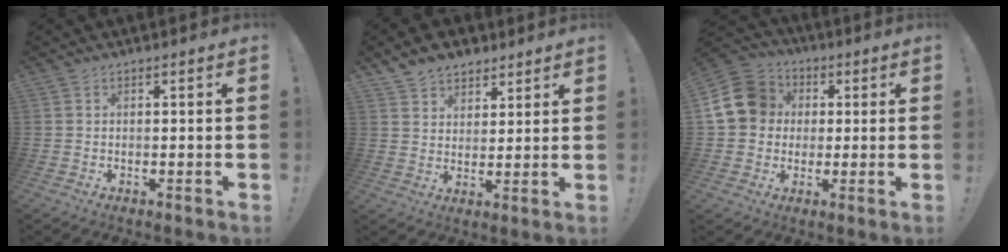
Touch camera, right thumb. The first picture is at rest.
{"total": 7.6, "force": [5.9, 4.7, 1.4], "torque": [-0.015, -0.044, 0.112]}
{"total": 15.7, "force": [2.7, 13.5, 7.5], "torque": [-0.129, 0.005, 0.060]}